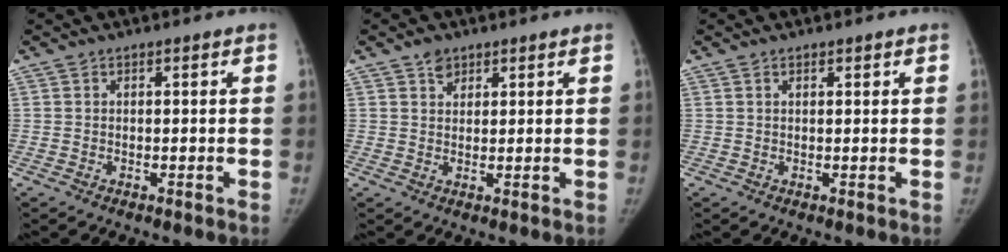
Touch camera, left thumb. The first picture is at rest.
{"total": 2.7, "force": [1.8, 1.8, 0.8], "torque": [0.000, -0.009, 0.029]}
{"total": 0.6, "force": [0.4, 0.3, 0.2], "torque": [0.005, -0.007, 0.005]}